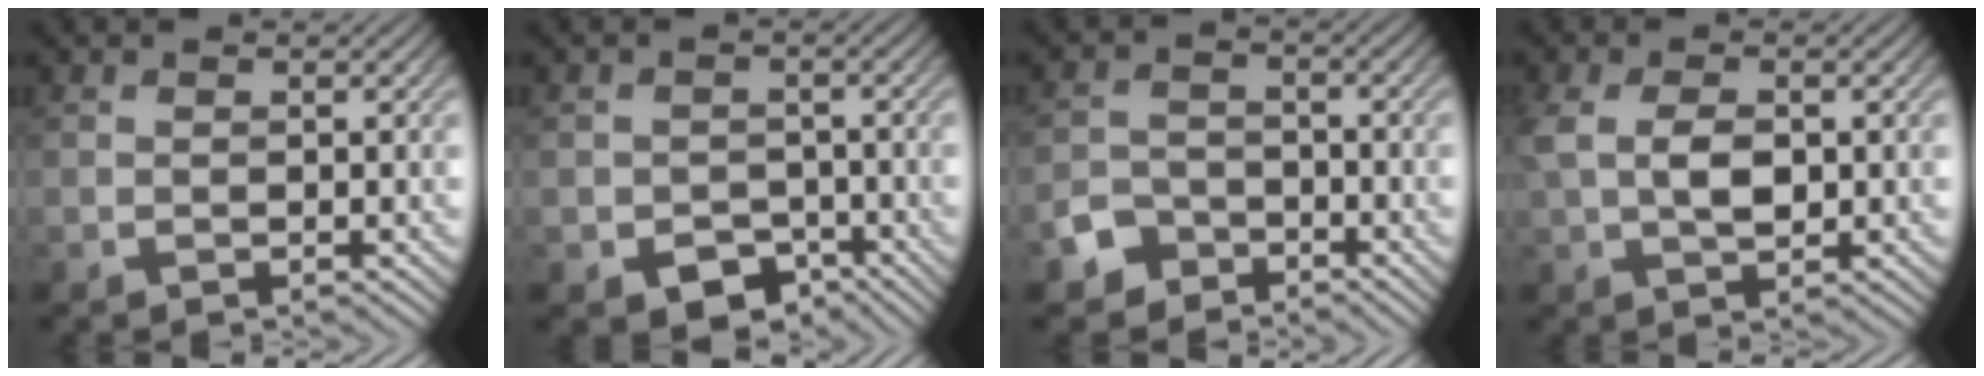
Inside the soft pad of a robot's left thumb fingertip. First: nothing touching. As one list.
[{"total": 5.0, "force": [-2.8, 3.5, 2.2], "torque": [-0.034, -0.015, -0.046]}, {"total": 4.1, "force": [-3.2, 2.5, 0.9], "torque": [-0.022, 0.001, -0.070]}, {"total": 4.3, "force": [0.4, 2.4, 3.6], "torque": [-0.087, 0.000, 0.009]}]